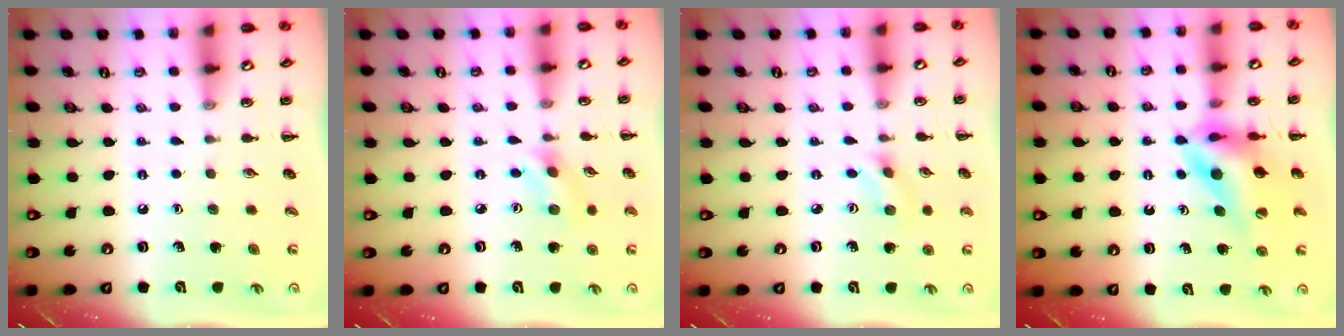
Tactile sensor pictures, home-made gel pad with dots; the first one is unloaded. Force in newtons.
{"total": 2.8, "press": 2.7, "slide": 0.9}
{"total": 2.0, "press": 1.9, "slide": 0.8}
{"total": 11.0, "press": 10.4, "slide": 3.4}